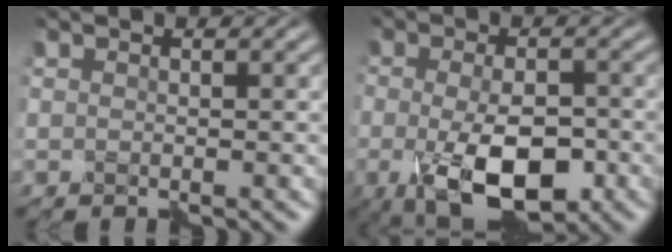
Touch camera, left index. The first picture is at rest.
{"total": 7.7, "force": [-2.8, 3.4, 6.3], "torque": [-0.109, -0.011, -0.049]}